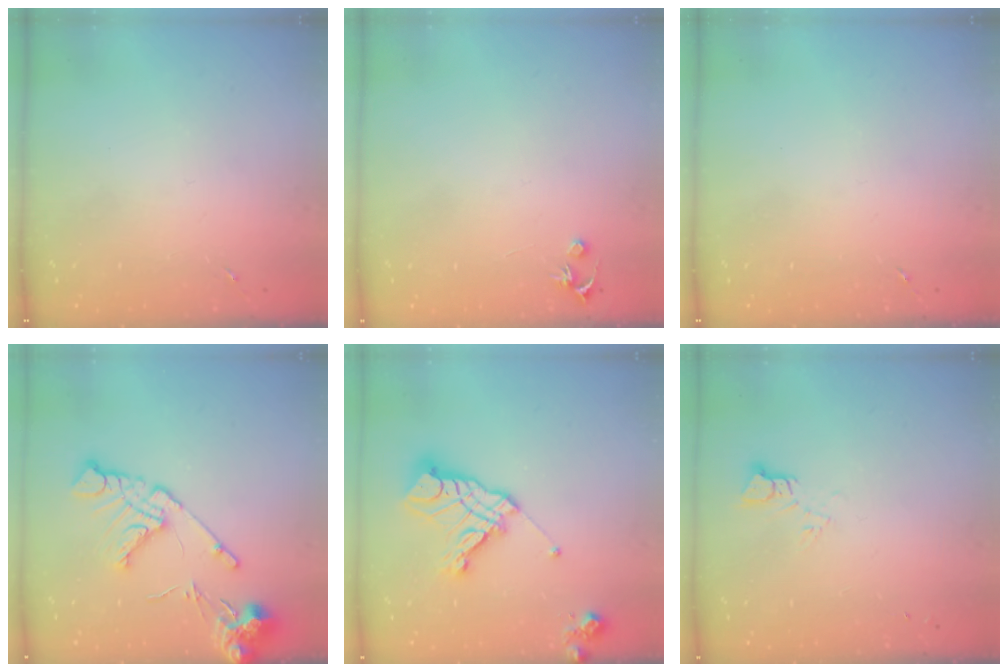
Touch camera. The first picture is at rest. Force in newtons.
{"total": 3.2, "press": 3.2, "slide": 0.3}
{"total": 0.0}
{"total": 15.5, "press": 15.4, "slide": 2.0}
{"total": 16.6, "press": 16.5, "slide": 2.1}
{"total": 3.4, "press": 3.4, "slide": 0.1}